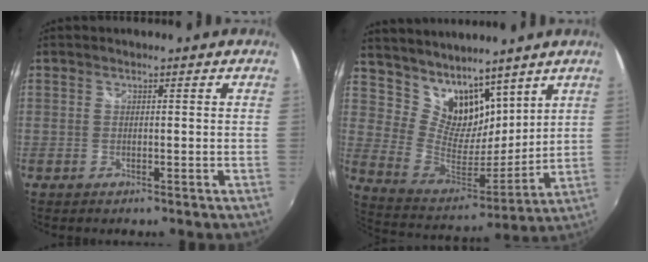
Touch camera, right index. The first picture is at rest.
{"total": 14.3, "force": [10.6, 7.7, 5.7], "torque": [-0.116, -0.002, 0.209]}